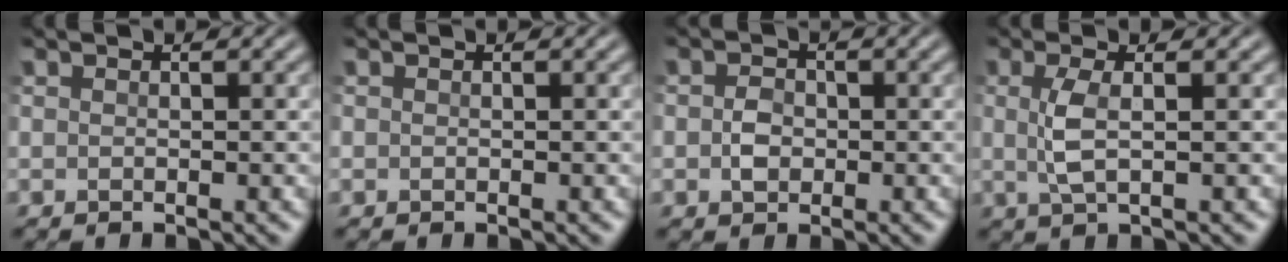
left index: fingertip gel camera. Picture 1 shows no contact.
{"total": 0.0}
{"total": 1.9, "force": [-0.4, 1.4, 1.1], "torque": [-0.022, -0.001, -0.013]}
{"total": 2.5, "force": [0.1, 0.6, 2.5], "torque": [-0.059, 0.001, 0.000]}